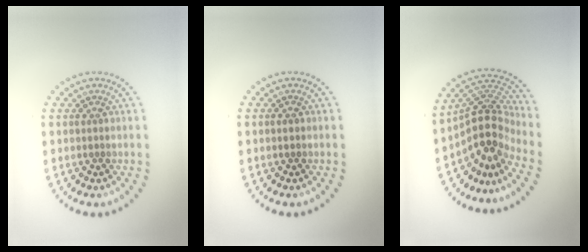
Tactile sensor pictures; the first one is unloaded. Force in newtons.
{"total": 0.9, "press": 0.9, "slide": 0.1}
{"total": 4.7, "press": 3.5, "slide": 3.2}